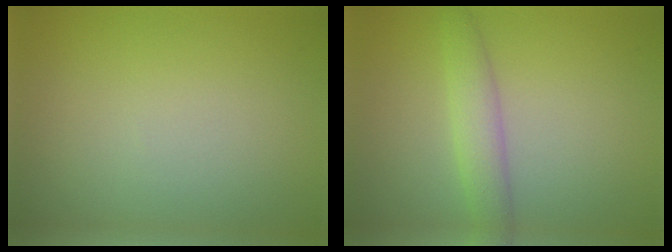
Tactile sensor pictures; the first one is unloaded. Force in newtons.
{"total": 2.7, "press": 2.7, "slide": 0.1}